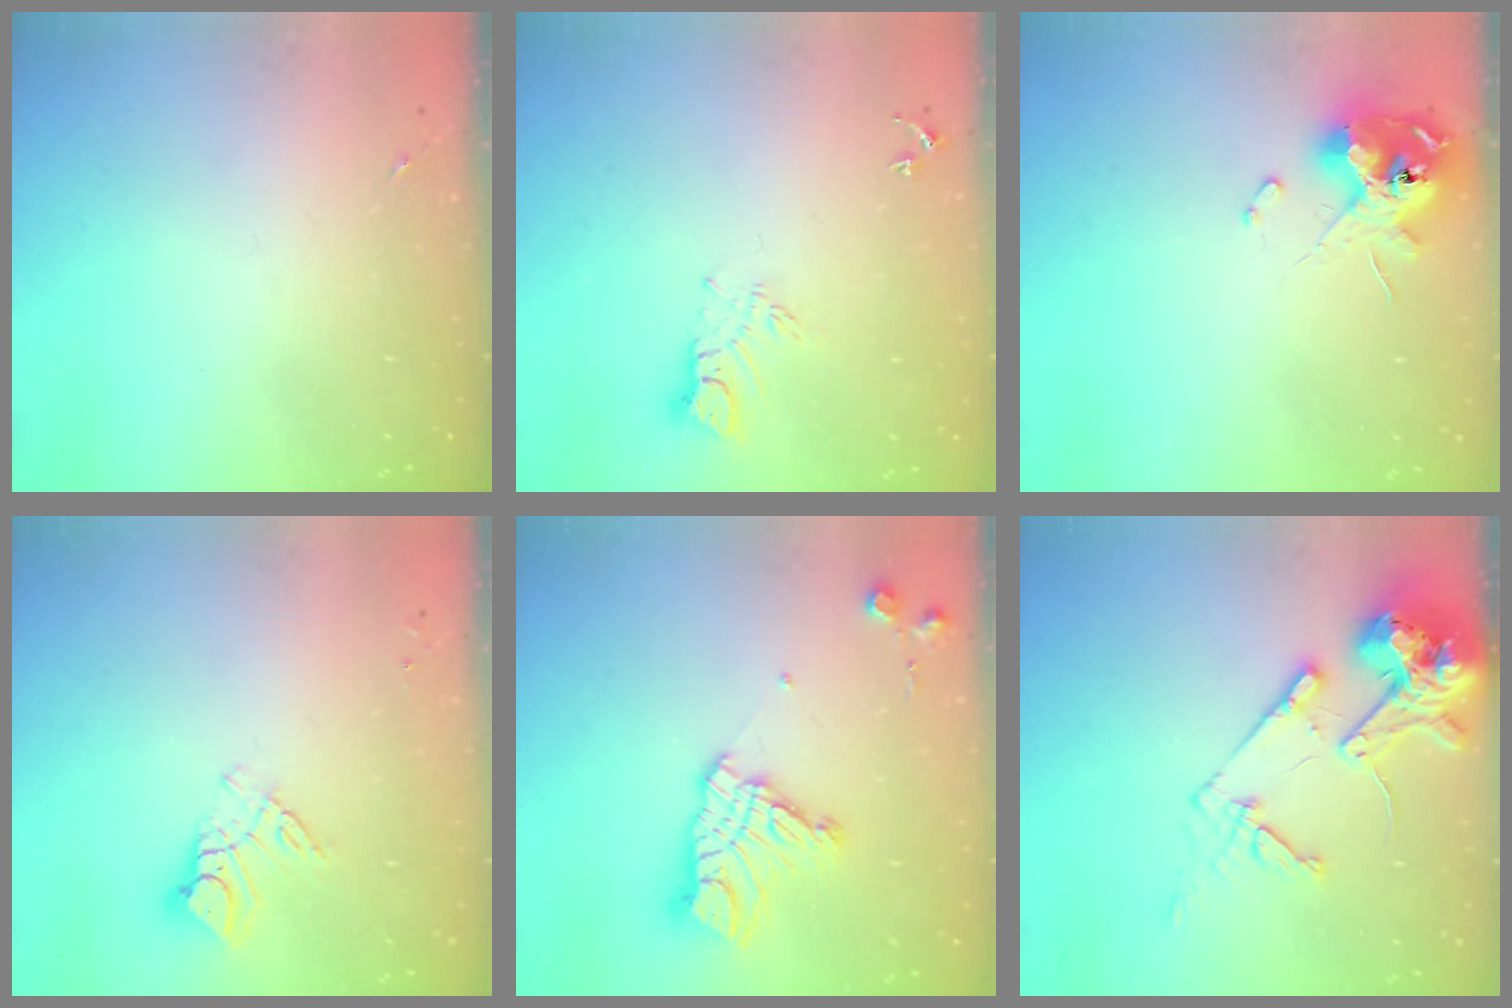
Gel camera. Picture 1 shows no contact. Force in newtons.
{"total": 6.7, "press": 6.7, "slide": 0.6}
{"total": 12.4, "press": 12.2, "slide": 1.8}
{"total": 9.2, "press": 9.1, "slide": 0.8}
{"total": 14.5, "press": 14.5, "slide": 1.3}
{"total": 16.6, "press": 16.5, "slide": 2.3}